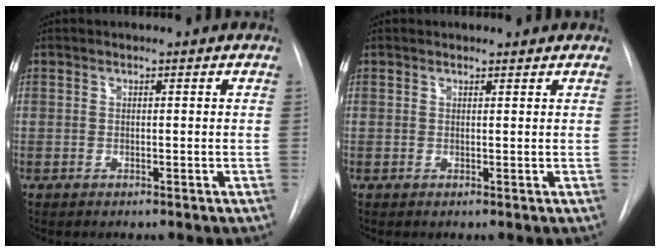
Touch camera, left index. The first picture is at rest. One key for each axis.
{"total": 0.7, "fx": 0.6, "fy": 0.2, "fz": -0.1, "tx": -0.006, "ty": -0.002, "tz": 0.007}